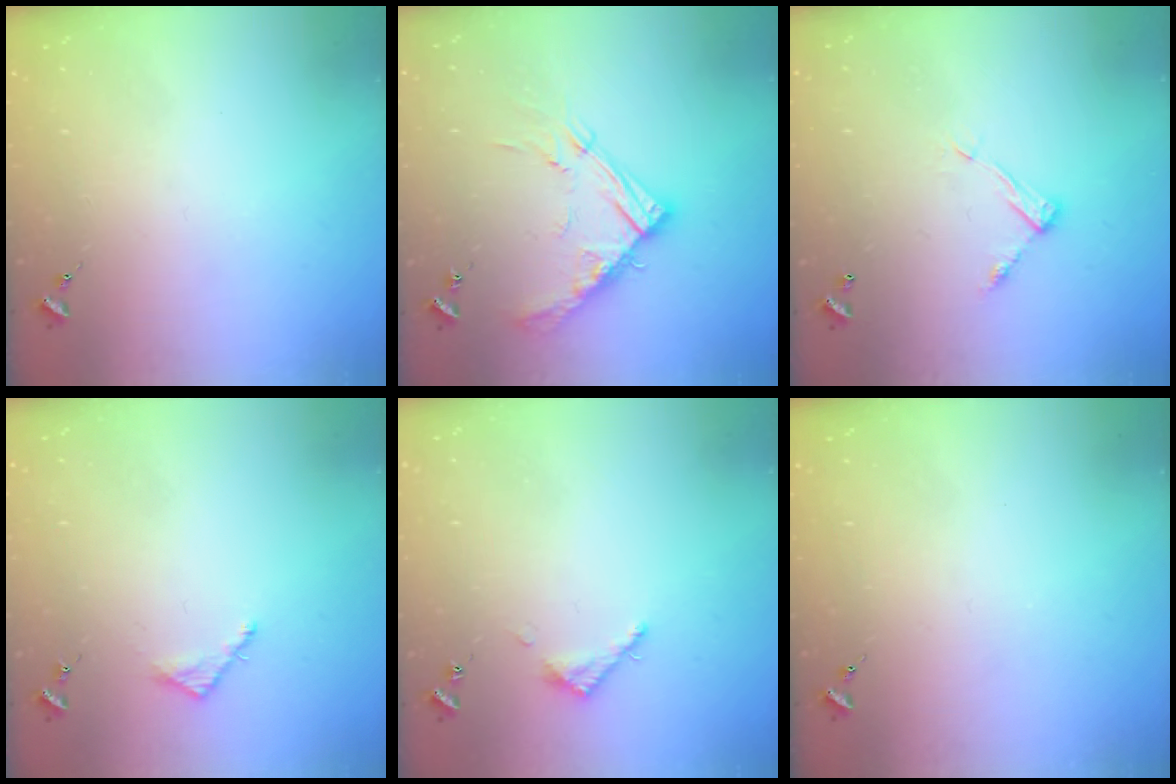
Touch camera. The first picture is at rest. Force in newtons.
{"total": 15.1, "press": 15.1, "slide": 1.5}
{"total": 7.9, "press": 7.9, "slide": 0.3}
{"total": 3.5, "press": 3.5, "slide": 0.3}
{"total": 3.5, "press": 3.5, "slide": 0.3}
{"total": 0.0}